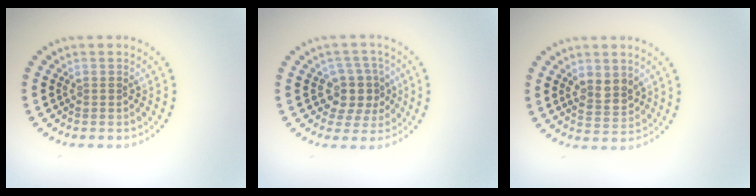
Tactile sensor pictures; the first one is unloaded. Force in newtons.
{"total": 3.6, "press": 3.1, "slide": 1.8}
{"total": 2.6, "press": 2.5, "slide": 0.7}